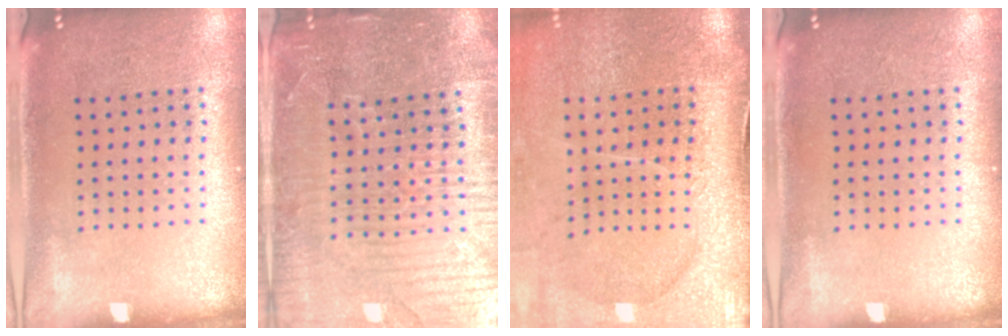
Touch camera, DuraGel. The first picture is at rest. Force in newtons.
{"total": 4.8, "press": 4.5, "slide": 1.7}
{"total": 4.6, "press": 3.7, "slide": 2.8}
{"total": 0.0}